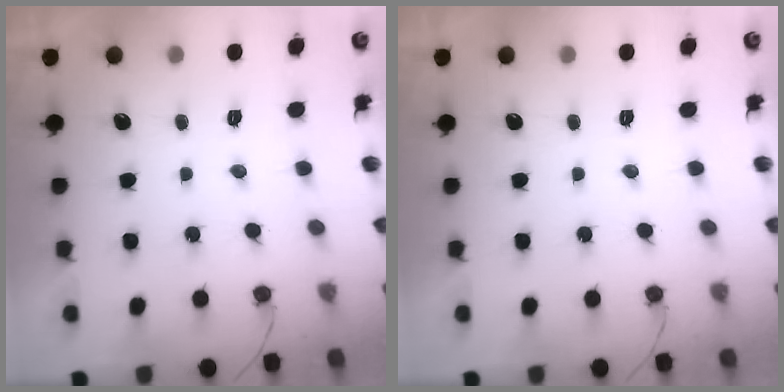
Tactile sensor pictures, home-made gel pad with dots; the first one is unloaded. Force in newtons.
{"total": 0.0}